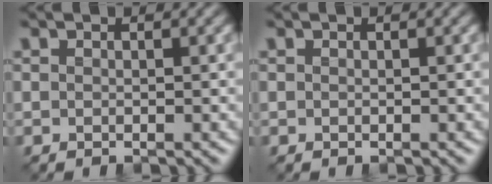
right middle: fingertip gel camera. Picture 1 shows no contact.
{"total": 0.0}